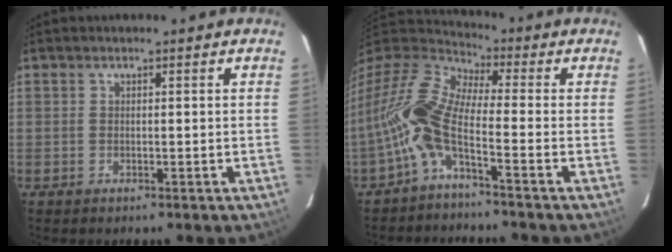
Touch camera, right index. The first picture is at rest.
{"total": 13.1, "force": [-4.3, 4.0, 11.7], "torque": [-0.230, 0.001, -0.096]}